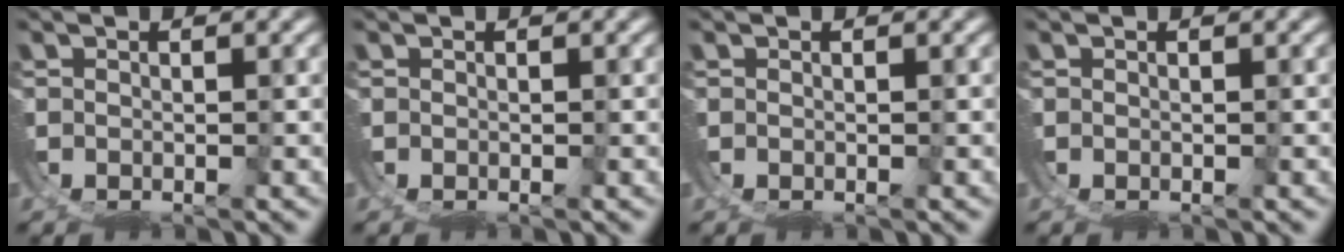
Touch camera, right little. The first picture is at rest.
{"total": 0.0}
{"total": 0.0}
{"total": 0.0}